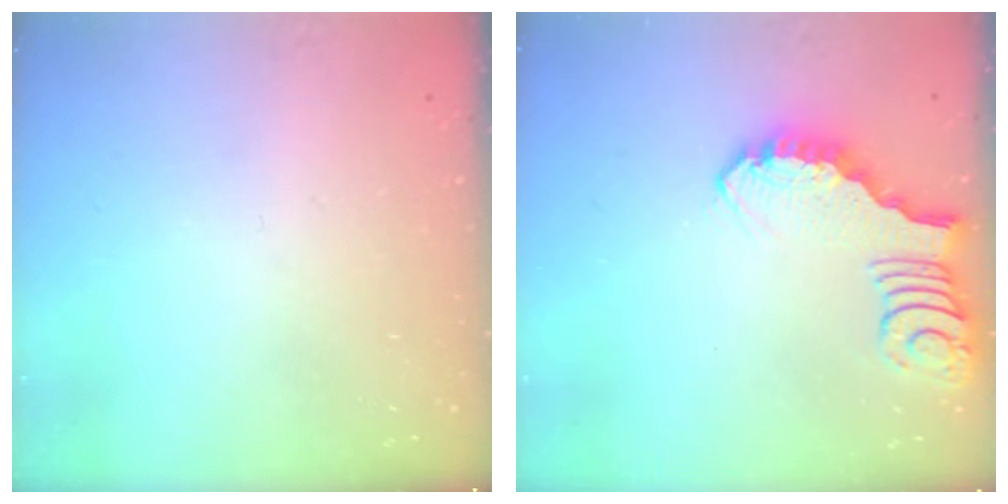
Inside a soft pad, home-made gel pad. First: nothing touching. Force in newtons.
{"total": 2.4, "press": 2.4, "slide": 0.3}